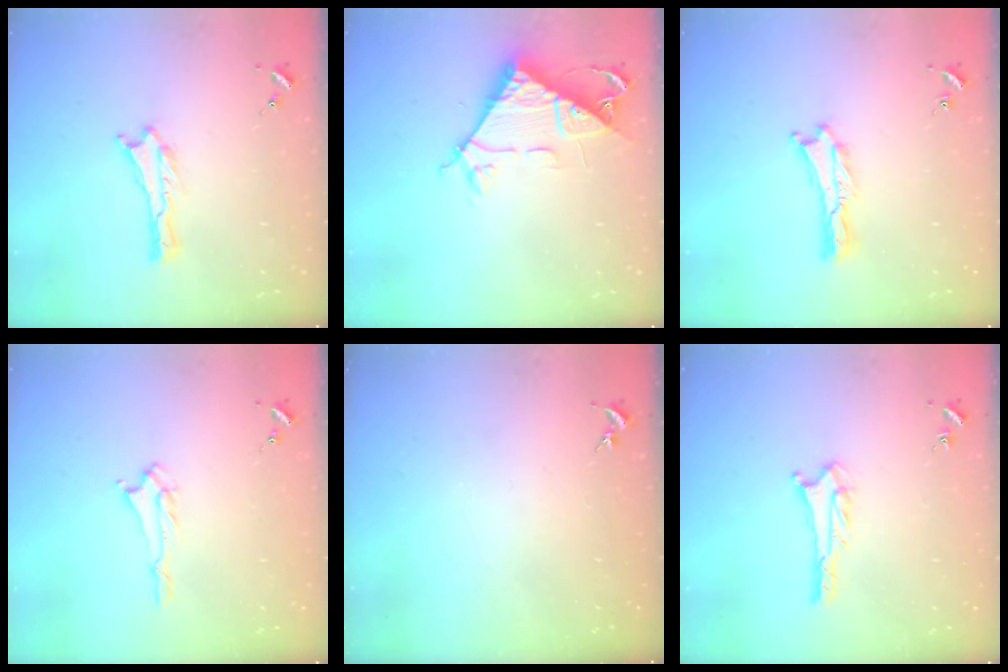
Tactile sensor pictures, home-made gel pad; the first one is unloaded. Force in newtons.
{"total": 8.5, "press": 8.4, "slide": 0.7}
{"total": 0.0}
{"total": 1.4, "press": 1.3, "slide": 0.2}
{"total": 0.0}
{"total": 2.8, "press": 2.8, "slide": 0.2}